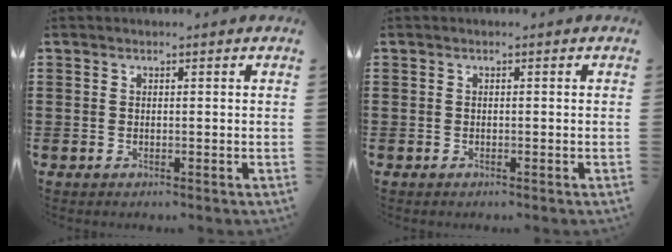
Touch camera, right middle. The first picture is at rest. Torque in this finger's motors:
{"motor_torque": [1.07, -0.66, 0.37, 0.04]}